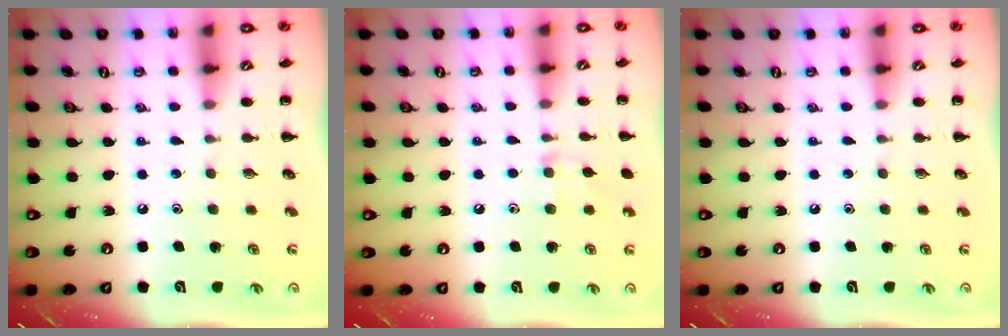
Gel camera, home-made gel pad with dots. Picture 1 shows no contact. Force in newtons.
{"total": 7.3, "press": 7.0, "slide": 2.0}
{"total": 0.0}